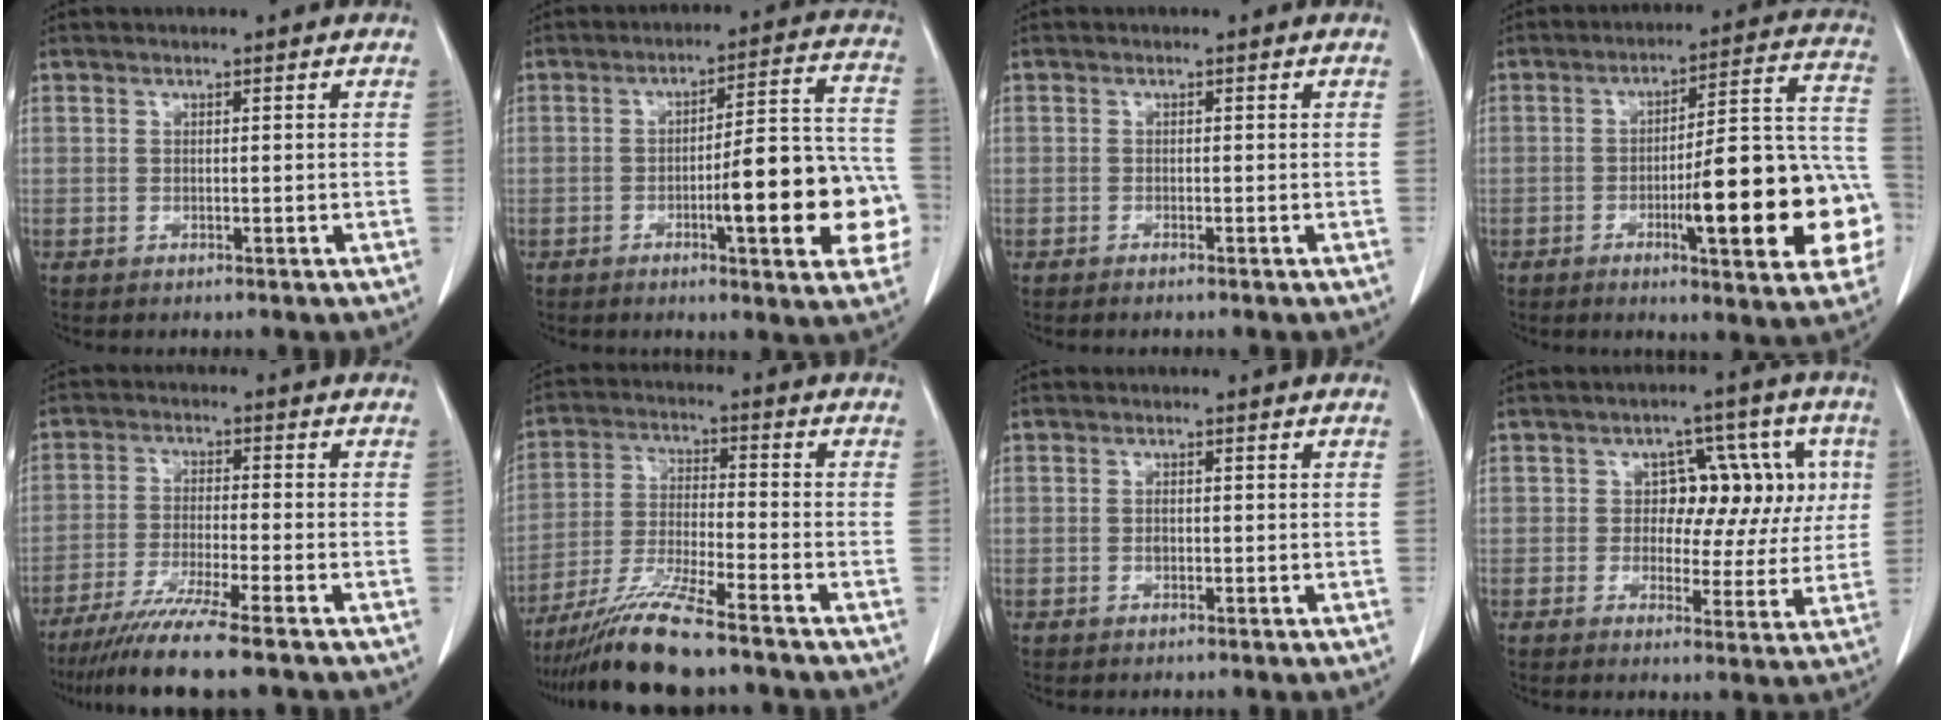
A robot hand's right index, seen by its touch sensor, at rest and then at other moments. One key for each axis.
{"total": 16.2, "fx": -4.3, "fy": 2.8, "fz": 15.4, "tx": -0.155, "ty": 0.031, "tz": -0.048}
{"total": 0.7, "fx": -0.7, "fy": 0.0, "fz": 0.3, "tx": -0.008, "ty": -0.002, "tz": -0.010}
{"total": 19.5, "fx": -5.3, "fy": 3.2, "fz": 18.5, "tx": -0.177, "ty": 0.032, "tz": -0.060}
{"total": 10.6, "fx": -8.4, "fy": -1.0, "fz": 6.3, "tx": -0.099, "ty": -0.033, "tz": -0.138}
{"total": 11.0, "fx": -8.8, "fy": -0.1, "fz": 6.6, "tx": -0.129, "ty": -0.027, "tz": -0.164}
{"total": 0.7, "fx": 0.0, "fy": 0.4, "fz": 0.6, "tx": -0.011, "ty": 0.002, "tz": 0.001}
{"total": 8.9, "fx": 1.6, "fy": 6.1, "fz": 6.3, "tx": -0.055, "ty": 0.031, "tz": 0.022}